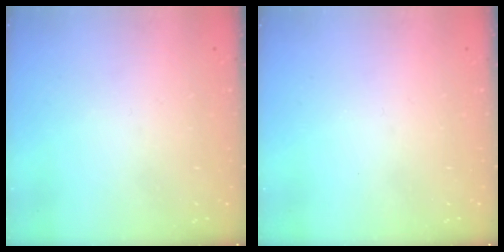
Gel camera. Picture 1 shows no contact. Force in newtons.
{"total": 0.0}